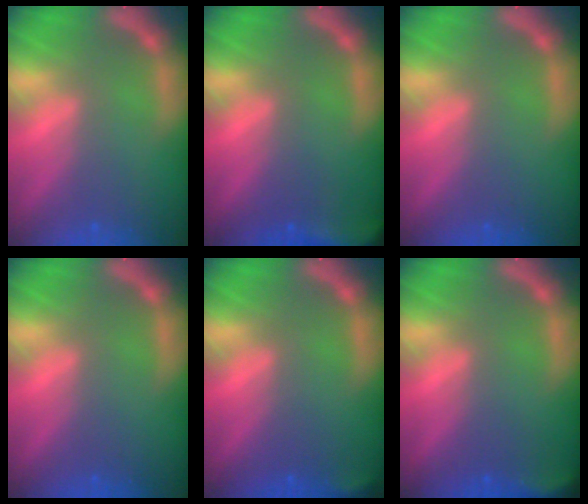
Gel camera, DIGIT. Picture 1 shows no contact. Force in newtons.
{"total": 7.0}
{"total": 0.0}
{"total": 0.0}
{"total": 1.4}
{"total": 2.9}